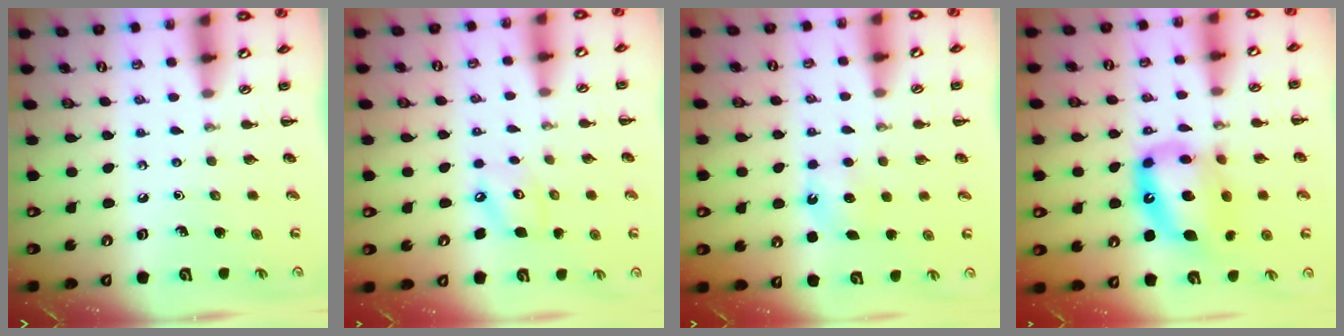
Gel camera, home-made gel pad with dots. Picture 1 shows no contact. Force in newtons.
{"total": 5.8, "press": 5.8, "slide": 0.7}
{"total": 5.0, "press": 4.8, "slide": 1.4}
{"total": 15.6, "press": 15.1, "slide": 3.9}